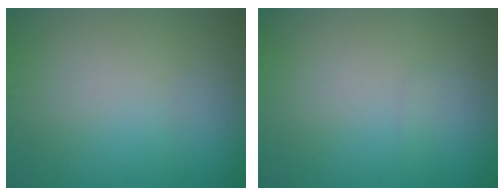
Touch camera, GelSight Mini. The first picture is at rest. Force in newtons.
{"total": 0.5, "press": 0.5, "slide": 0.0}